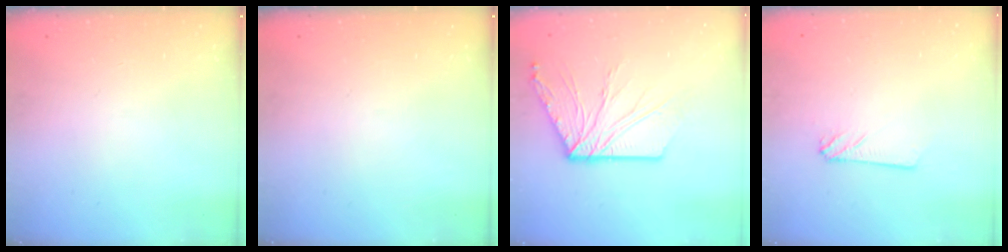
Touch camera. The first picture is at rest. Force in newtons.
{"total": 0.0}
{"total": 12.4, "press": 12.4, "slide": 0.5}
{"total": 2.4, "press": 2.4, "slide": 0.3}